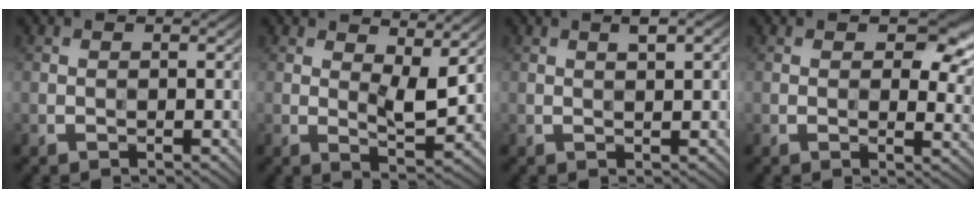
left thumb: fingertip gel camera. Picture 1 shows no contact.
{"total": 5.8, "force": [2.7, 2.1, 4.7], "torque": [-0.081, -0.006, 0.049]}
{"total": 2.4, "force": [1.0, 0.5, 2.2], "torque": [-0.041, 0.006, 0.018]}
{"total": 6.6, "force": [2.5, 3.8, 4.8], "torque": [-0.066, -0.009, 0.035]}